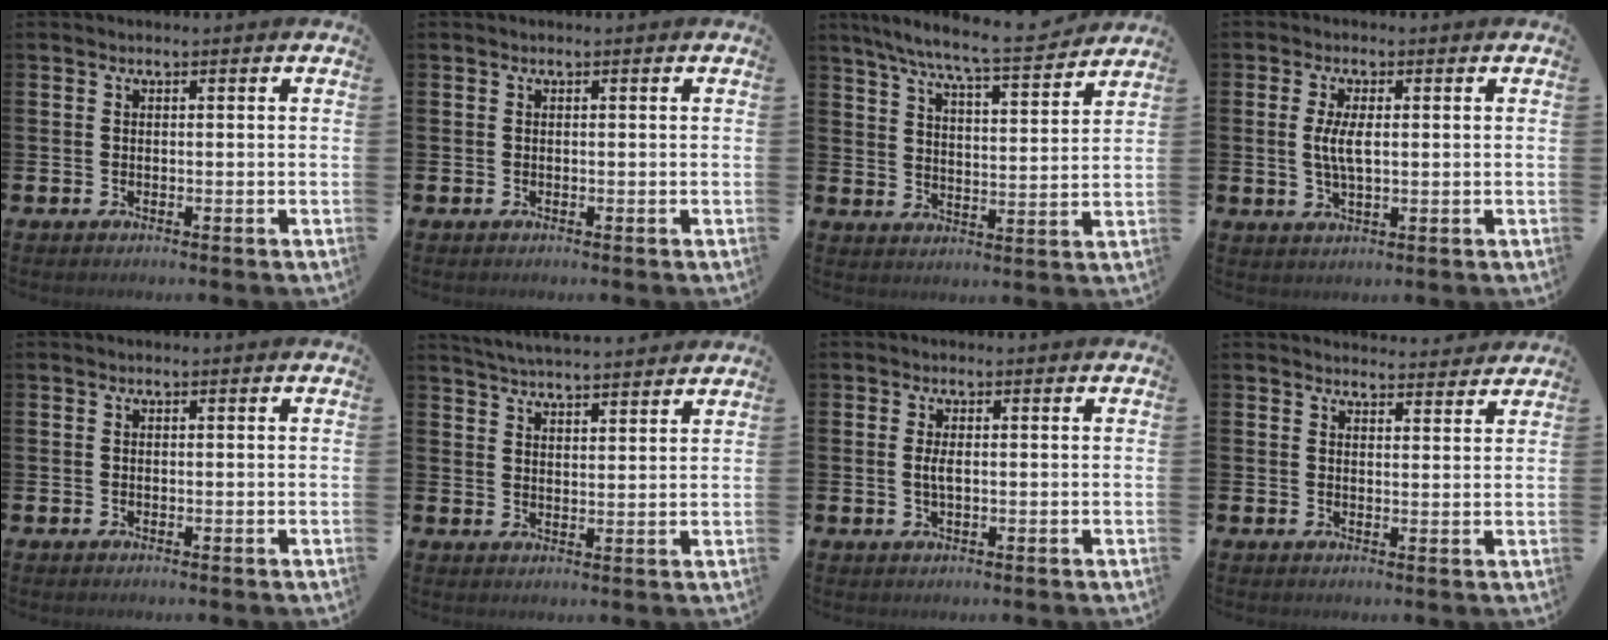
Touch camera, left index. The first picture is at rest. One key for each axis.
{"total": 0.0}
{"total": 8.4, "fx": 7.7, "fy": 0.2, "fz": 3.3, "tx": -0.081, "ty": -0.053, "tz": 0.132}
{"total": 4.0, "fx": 0.6, "fy": 1.5, "fz": 3.7, "tx": -0.068, "ty": 0.004, "tz": 0.007}
{"total": 0.0}
{"total": 4.8, "fx": 4.8, "fy": 0.0, "fz": 0.3, "tx": -0.014, "ty": -0.029, "tz": 0.085}
{"total": 2.1, "fx": 0.1, "fy": 0.7, "fz": 1.9, "tx": -0.031, "ty": -0.001, "tz": -0.002}
{"total": 3.2, "fx": 3.2, "fy": 0.4, "fz": -0.1, "tx": 0.010, "ty": -0.026, "tz": 0.055}